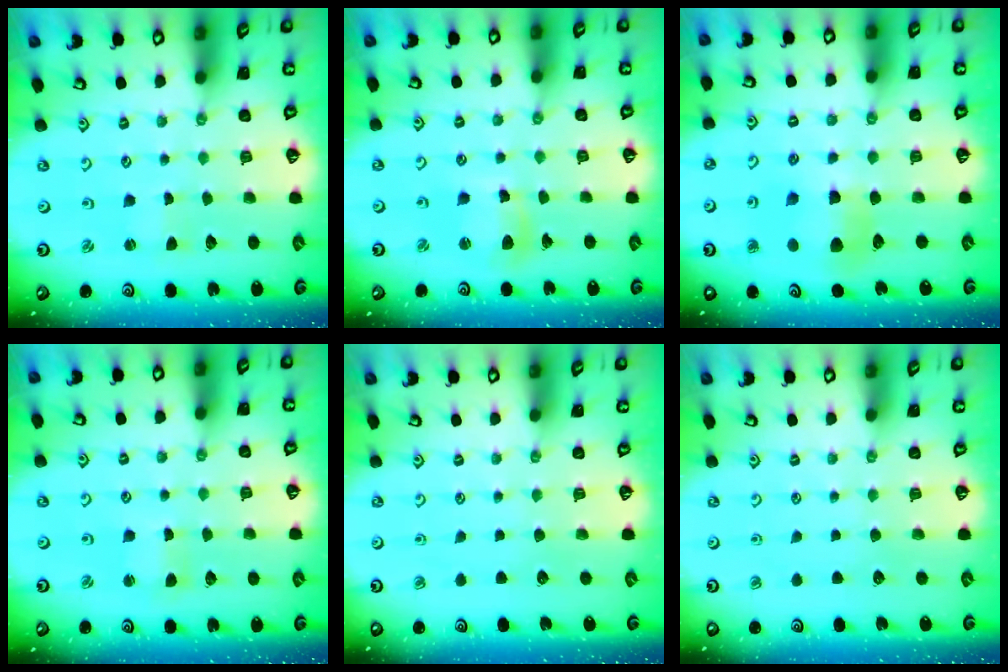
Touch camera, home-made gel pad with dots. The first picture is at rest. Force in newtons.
{"total": 8.0, "press": 7.9, "slide": 1.2}
{"total": 8.2, "press": 8.1, "slide": 1.1}
{"total": 1.6, "press": 1.6, "slide": 0.4}
{"total": 0.0}
{"total": 0.0}